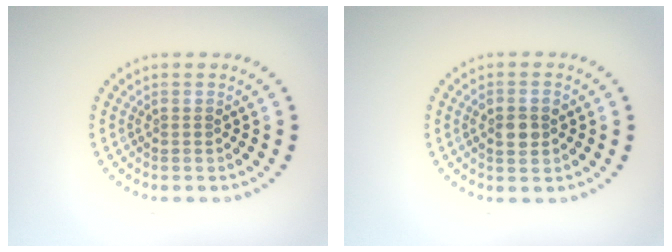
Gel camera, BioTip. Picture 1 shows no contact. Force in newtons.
{"total": 2.4, "press": 2.4, "slide": 0.4}